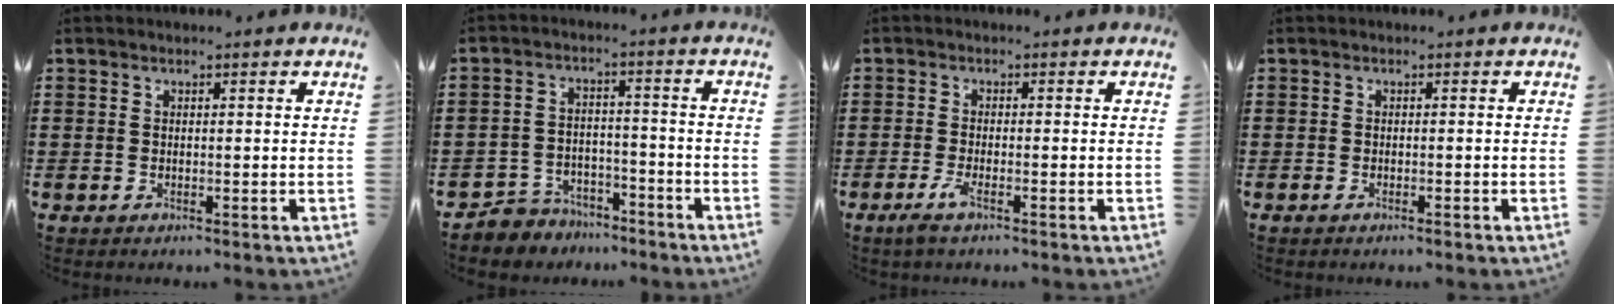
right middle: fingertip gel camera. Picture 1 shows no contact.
{"total": 4.6, "force": [-4.3, 1.4, -0.1], "torque": [-0.013, 0.005, -0.094]}
{"total": 2.6, "force": [-1.2, 0.5, 2.2], "torque": [-0.059, -0.010, -0.028]}
{"total": 0.5, "force": [-0.4, 0.1, 0.3], "torque": [-0.008, -0.001, -0.007]}